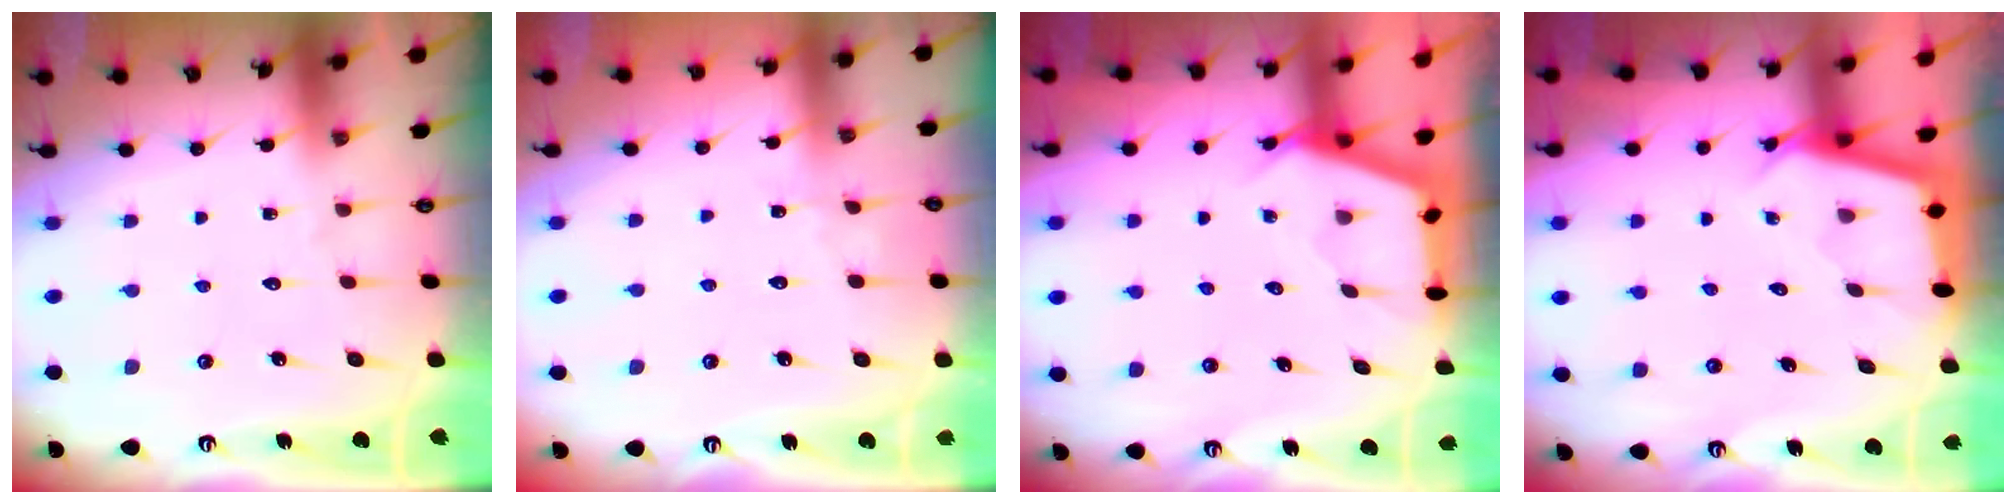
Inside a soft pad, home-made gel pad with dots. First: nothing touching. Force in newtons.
{"total": 3.6, "press": 3.6, "slide": 0.3}
{"total": 3.0, "press": 3.0, "slide": 0.4}
{"total": 2.4, "press": 2.4, "slide": 0.2}